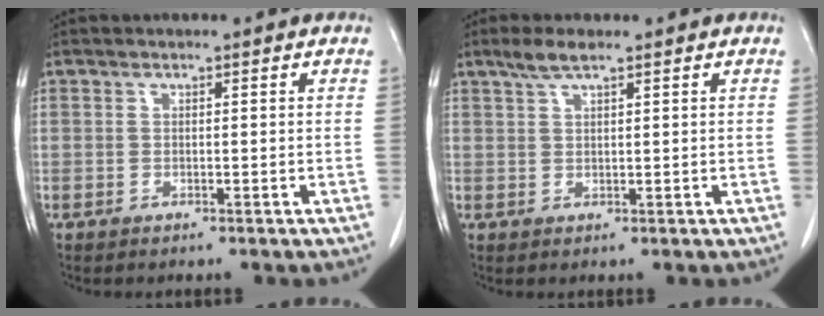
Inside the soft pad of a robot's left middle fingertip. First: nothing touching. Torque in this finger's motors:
{"motor_torque": [0.59, -0.58, -0.01, 0.00]}